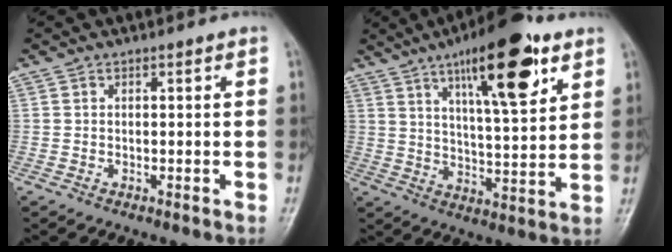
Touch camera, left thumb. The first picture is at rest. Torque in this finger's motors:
{"motor_torque": [2.39, 1.65, 1.73, -1.04, 0.15]}